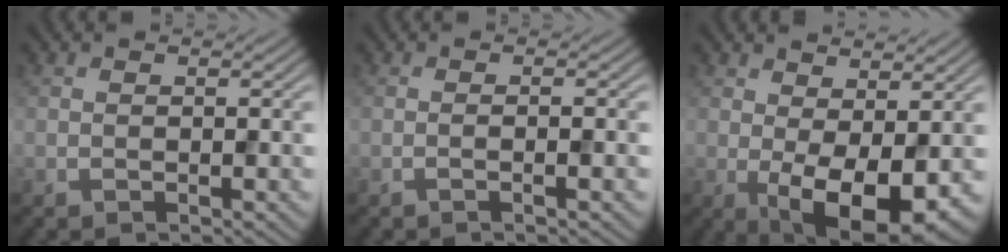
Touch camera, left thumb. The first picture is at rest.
{"total": 1.4, "force": [-0.8, -0.2, 1.2], "torque": [-0.024, 0.001, -0.018]}
{"total": 9.1, "force": [-1.2, 4.4, 7.9], "torque": [-0.128, -0.015, -0.014]}